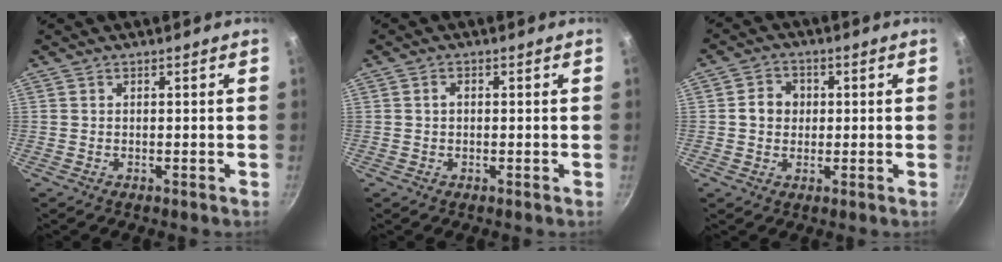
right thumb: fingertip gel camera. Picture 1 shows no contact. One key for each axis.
{"total": 1.3, "fx": 0.1, "fy": 0.9, "fz": 0.9, "tx": -0.014, "ty": 0.007, "tz": 0.001}
{"total": 5.1, "fx": 0.4, "fy": 4.5, "fz": 2.3, "tx": -0.012, "ty": 0.006, "tz": -0.002}